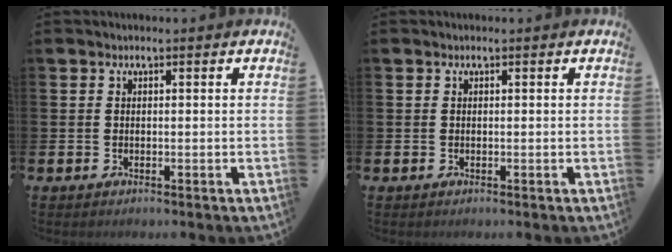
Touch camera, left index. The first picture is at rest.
{"total": 0.0}